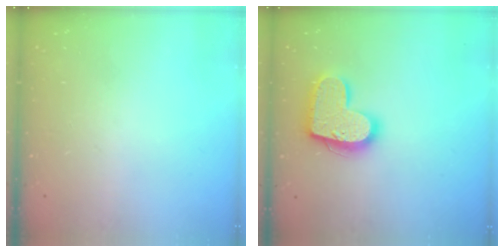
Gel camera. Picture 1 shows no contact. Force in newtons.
{"total": 16.4, "press": 16.4, "slide": 1.0}